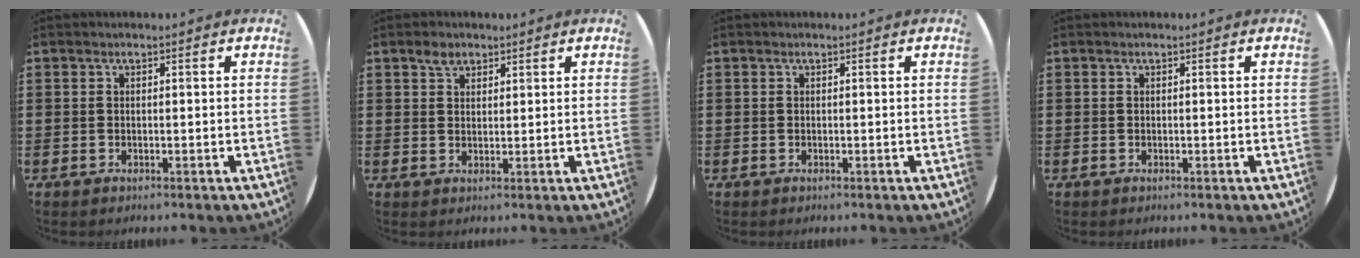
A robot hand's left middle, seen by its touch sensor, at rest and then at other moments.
{"total": 2.2, "force": [1.7, 1.3, 0.6], "torque": [-0.005, 0.001, 0.030]}
{"total": 0.0}
{"total": 0.0}